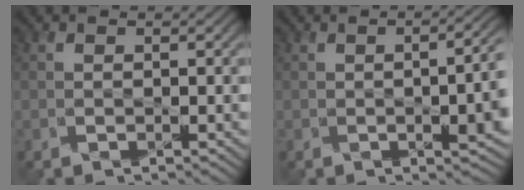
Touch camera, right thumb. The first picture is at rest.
{"total": 7.0, "force": [-1.0, 2.7, 6.4], "torque": [-0.070, -0.008, -0.006]}